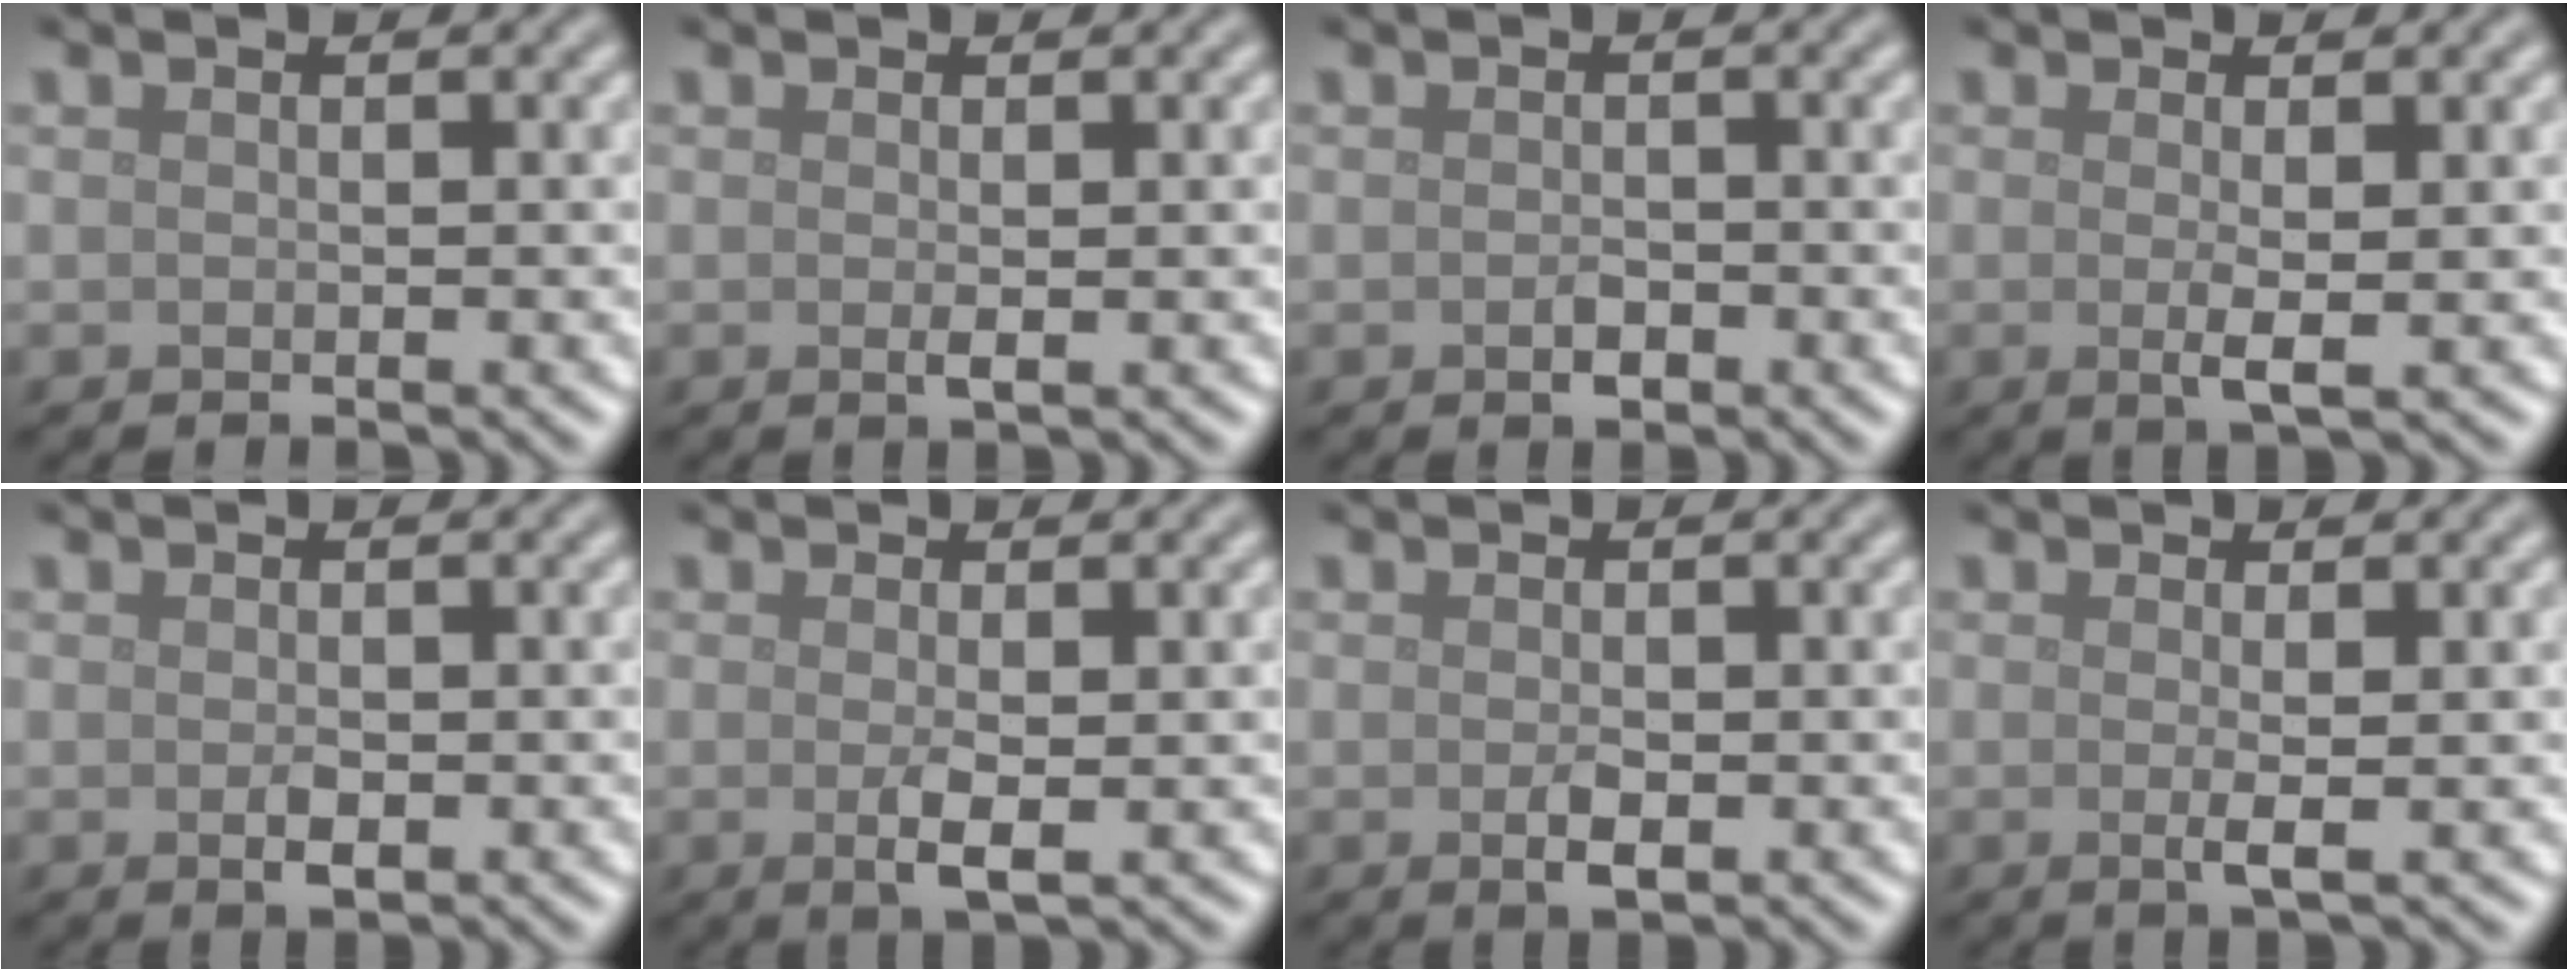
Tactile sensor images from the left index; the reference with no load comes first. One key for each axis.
{"total": 0.8, "fx": 0.0, "fy": 0.1, "fz": 0.8, "tx": -0.016, "ty": -0.002, "tz": -0.001}
{"total": 1.3, "fx": -0.5, "fy": 0.7, "fz": 1.0, "tx": -0.018, "ty": -0.001, "tz": -0.009}
{"total": 2.0, "fx": 0.0, "fy": 0.3, "fz": 2.0, "tx": -0.038, "ty": -0.005, "tz": -0.001}
{"total": 1.4, "fx": -0.3, "fy": 0.8, "fz": 1.2, "tx": -0.023, "ty": -0.003, "tz": -0.003}
{"total": 2.2, "fx": -0.2, "fy": 0.5, "fz": 2.2, "tx": -0.041, "ty": -0.006, "tz": -0.001}
{"total": 1.7, "fx": -0.4, "fy": 0.8, "fz": 1.5, "tx": -0.030, "ty": -0.004, "tz": -0.004}
{"total": 1.8, "fx": 0.0, "fy": 0.3, "fz": 1.8, "tx": -0.033, "ty": -0.004, "tz": -0.004}